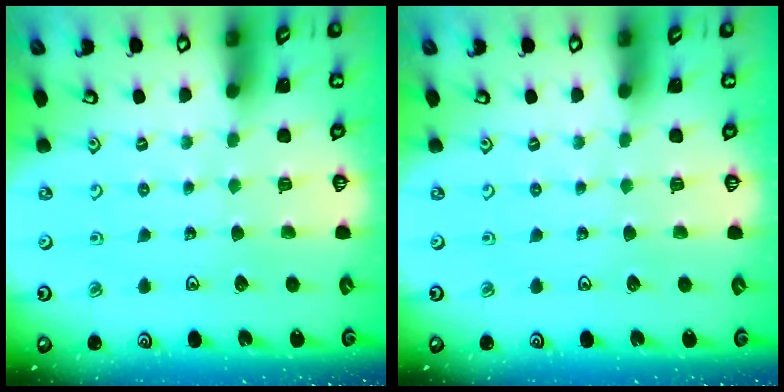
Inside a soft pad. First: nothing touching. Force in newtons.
{"total": 0.0}